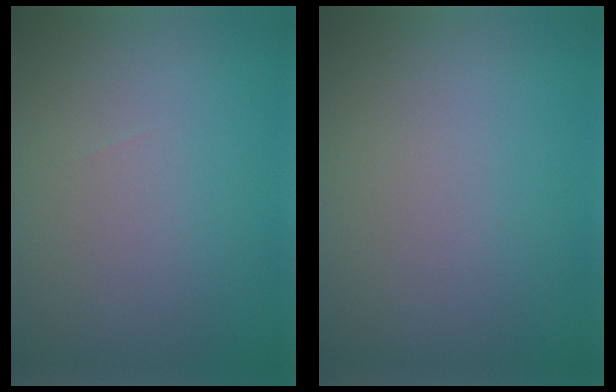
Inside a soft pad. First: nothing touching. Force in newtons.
{"total": 0.0}